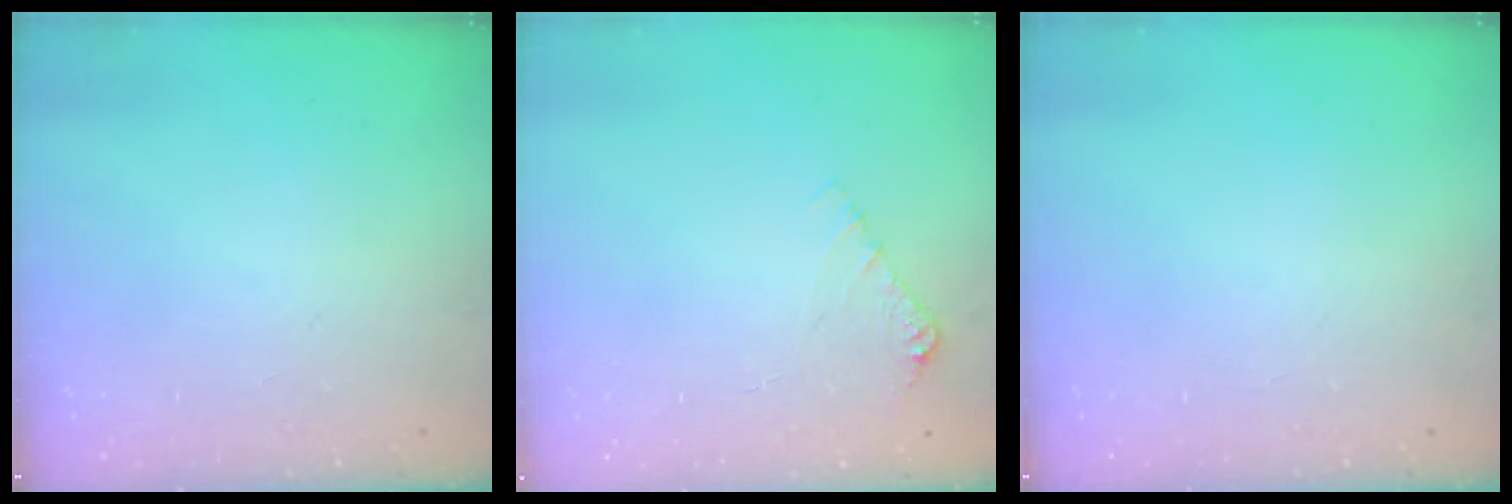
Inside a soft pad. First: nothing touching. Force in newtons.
{"total": 4.3, "press": 4.3, "slide": 0.5}
{"total": 0.0}